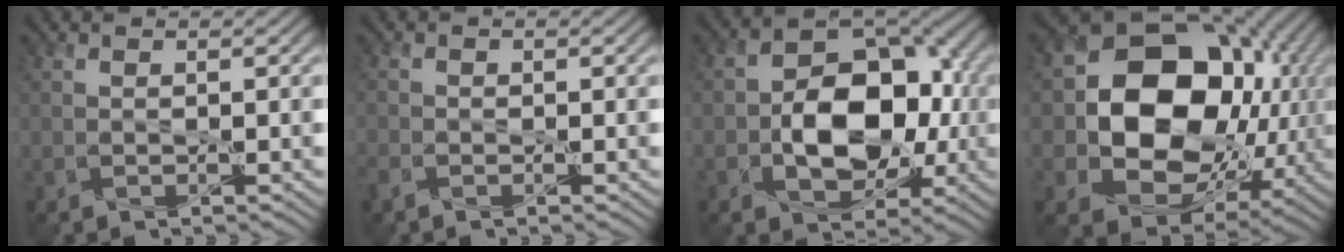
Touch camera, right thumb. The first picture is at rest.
{"total": 2.1, "force": [-1.3, 1.3, 1.0], "torque": [-0.033, -0.005, -0.032]}
{"total": 12.0, "force": [-1.5, 8.2, 8.6], "torque": [-0.131, 0.000, -0.024]}
{"total": 16.9, "force": [0.1, 13.2, 10.5], "torque": [-0.180, -0.034, 0.011]}